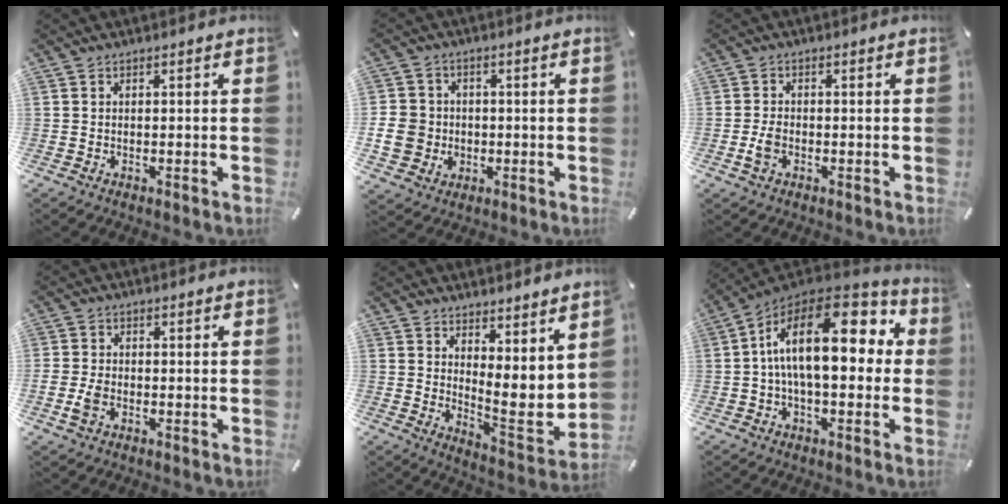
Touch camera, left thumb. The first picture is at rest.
{"total": 8.1, "force": [-0.9, 7.5, 3.0], "torque": [-0.072, 0.012, -0.015]}
{"total": 3.2, "force": [-0.9, 2.1, 2.2], "torque": [-0.053, 0.001, -0.018]}
{"total": 3.5, "force": [-1.1, 2.4, 2.2], "torque": [-0.053, 0.002, -0.022]}
{"total": 6.4, "force": [3.8, 2.9, 4.3], "torque": [-0.042, -0.067, 0.073]}
{"total": 20.9, "force": [3.3, 10.2, 17.9], "torque": [-0.319, -0.011, 0.052]}